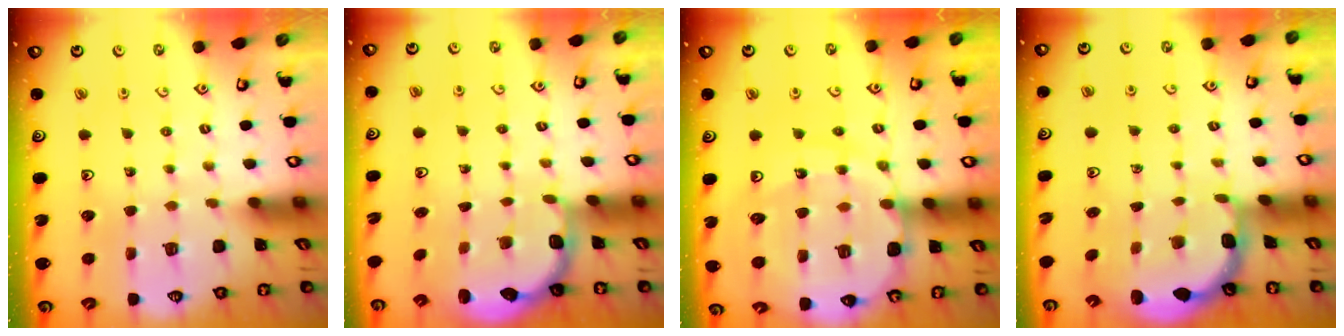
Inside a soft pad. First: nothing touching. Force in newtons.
{"total": 2.7, "press": 2.1, "slide": 1.8}
{"total": 16.4, "press": 16.1, "slide": 3.1}
{"total": 2.4, "press": 1.8, "slide": 1.7}